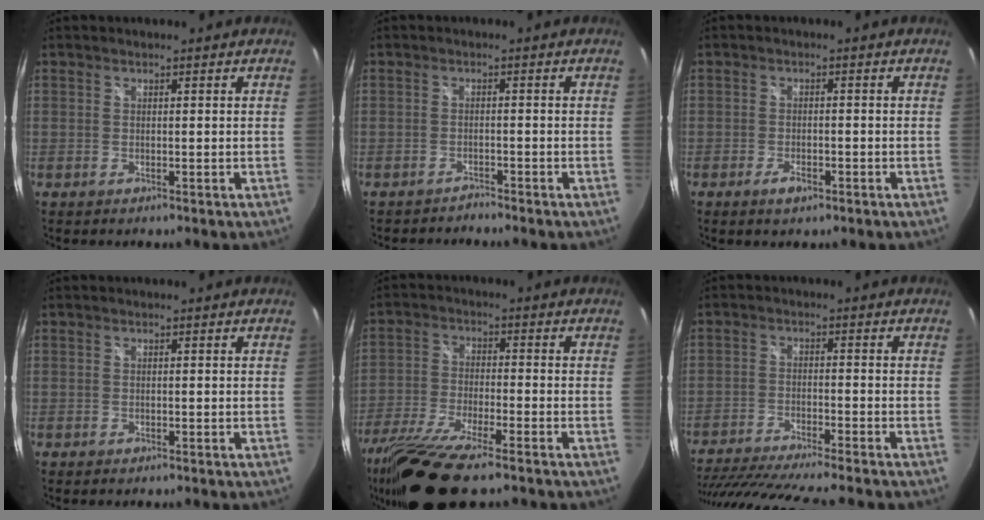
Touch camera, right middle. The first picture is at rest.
{"total": 1.5, "force": [-1.5, 0.1, -0.1], "torque": [-0.005, -0.003, -0.027]}
{"total": 2.7, "force": [-1.6, 1.1, 1.9], "torque": [-0.040, -0.004, -0.031]}
{"total": 0.5, "force": [-0.5, 0.2, 0.2], "torque": [-0.004, -0.002, -0.009]}
{"total": 15.6, "force": [-12.1, 2.3, 9.6], "torque": [-0.214, -0.045, -0.227]}
{"total": 18.0, "force": [-15.6, 1.4, 9.0], "torque": [-0.179, -0.037, -0.247]}